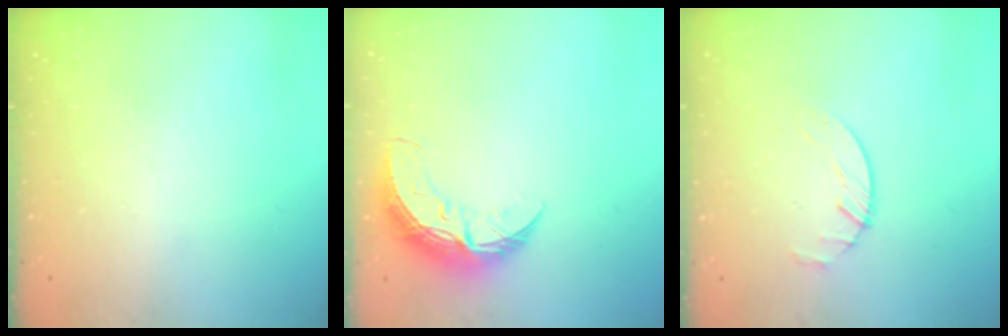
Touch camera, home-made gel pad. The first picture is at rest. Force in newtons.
{"total": 11.0, "press": 11.0, "slide": 0.4}
{"total": 1.6, "press": 1.6, "slide": 0.3}